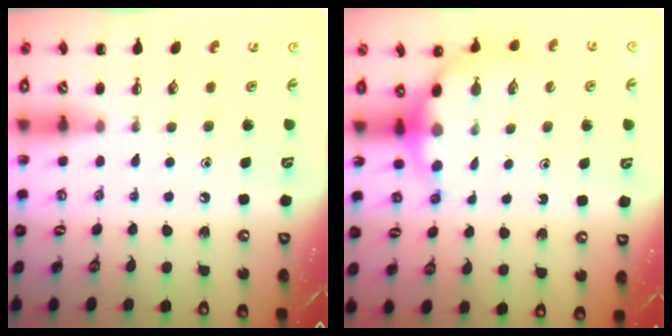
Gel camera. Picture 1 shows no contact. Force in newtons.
{"total": 6.7, "press": 6.5, "slide": 1.9}